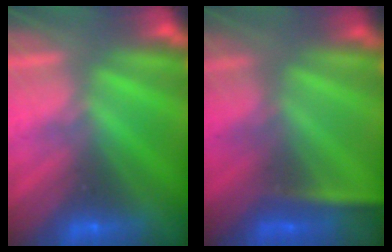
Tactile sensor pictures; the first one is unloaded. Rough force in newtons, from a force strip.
{"total": 2.9}